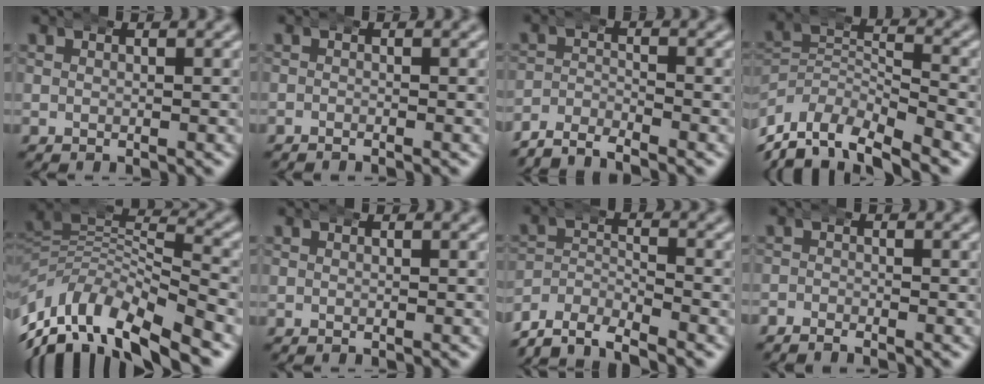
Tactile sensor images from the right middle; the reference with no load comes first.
{"total": 0.6, "force": [-0.6, 0.0, 0.0], "torque": [-0.001, -0.002, -0.014]}
{"total": 4.5, "force": [-4.1, 1.1, 1.2], "torque": [-0.008, -0.003, -0.080]}
{"total": 10.9, "force": [-5.3, 7.2, 6.2], "torque": [-0.123, -0.042, -0.079]}
{"total": 12.5, "force": [-4.2, 9.0, 7.6], "torque": [-0.160, -0.025, -0.072]}
{"total": 0.0}
{"total": 7.4, "force": [-6.4, 3.4, 1.9], "torque": [-0.039, -0.026, -0.110]}
{"total": 1.5, "force": [-1.5, 0.3, -0.1], "torque": [0.004, -0.004, -0.033]}